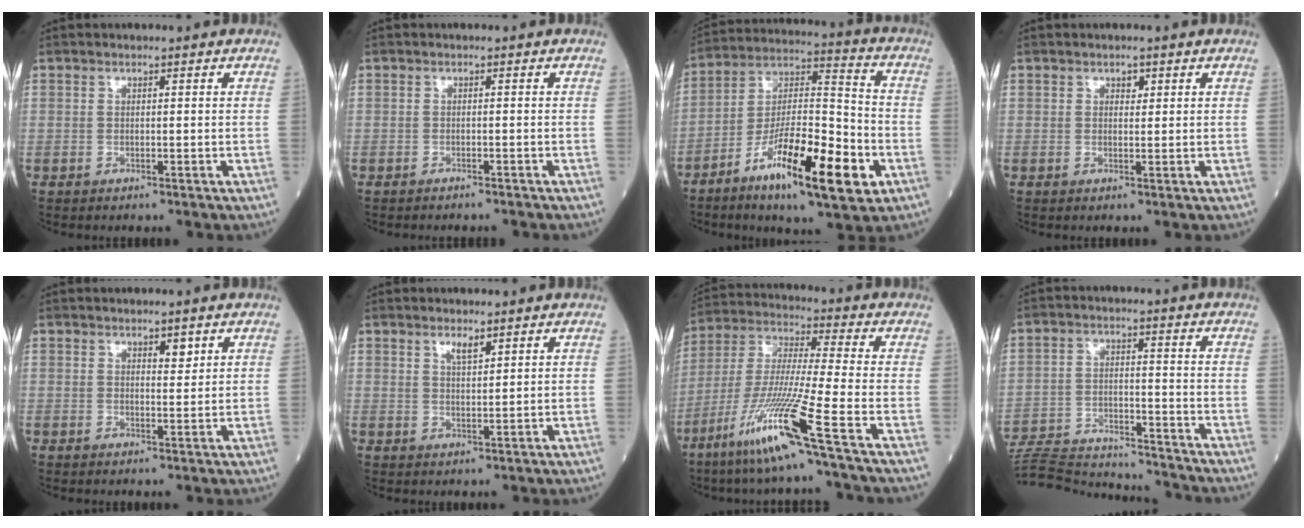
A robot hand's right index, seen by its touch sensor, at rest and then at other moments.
{"total": 2.3, "force": [-2.2, 0.0, 0.7], "torque": [-0.012, -0.001, -0.026]}
{"total": 18.2, "force": [-8.1, 3.5, 15.9], "torque": [-0.284, -0.010, -0.132]}
{"total": 1.1, "force": [0.6, 0.7, 0.6], "torque": [-0.004, -0.003, 0.007]}
{"total": 1.9, "force": [1.2, 0.7, 1.3], "torque": [-0.018, -0.003, 0.018]}
{"total": 2.3, "force": [1.6, 0.4, 1.5], "torque": [-0.030, -0.001, 0.031]}
{"total": 15.1, "force": [-8.3, -2.0, 12.4], "torque": [-0.260, -0.038, -0.161]}
{"total": 16.6, "force": [-16.2, 1.5, 3.3], "torque": [-0.067, 0.005, -0.244]}